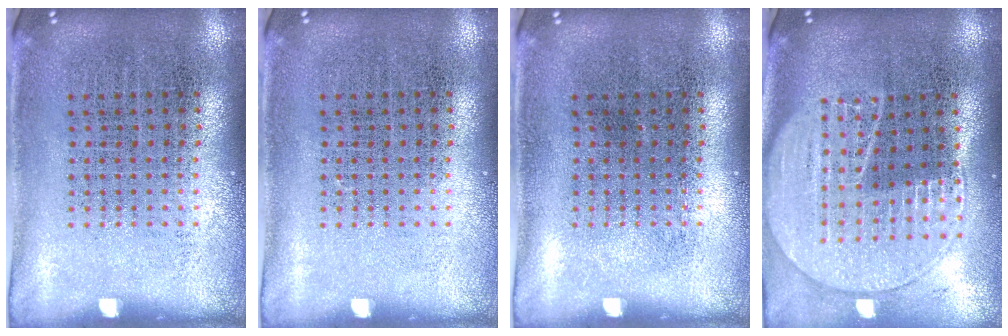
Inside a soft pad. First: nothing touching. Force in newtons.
{"total": 0.0}
{"total": 0.0}
{"total": 2.0, "press": 1.7, "slide": 0.9}